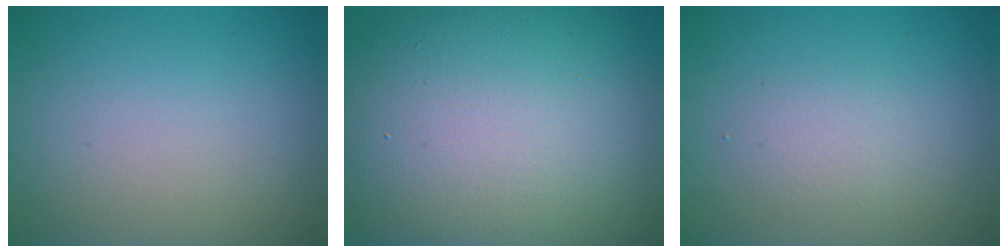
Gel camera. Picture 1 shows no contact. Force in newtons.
{"total": 17.5, "press": 17.5, "slide": 0.9}
{"total": 1.6, "press": 1.6, "slide": 0.1}